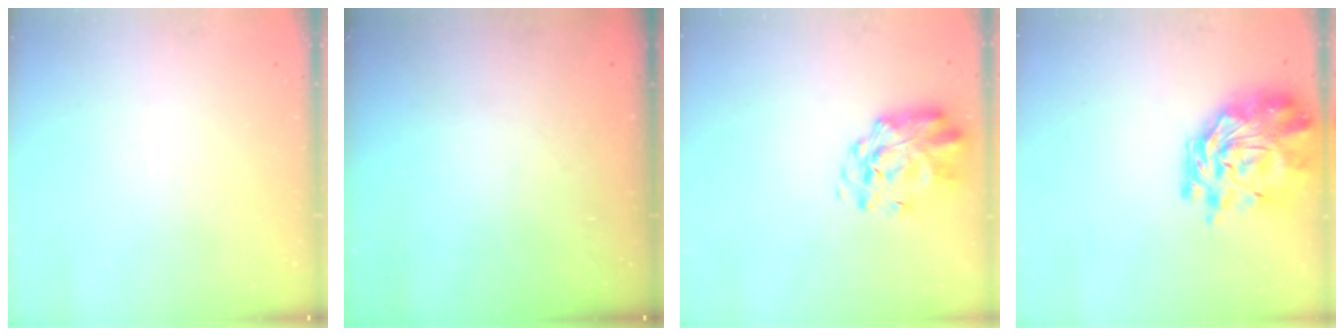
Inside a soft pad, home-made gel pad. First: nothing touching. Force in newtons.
{"total": 0.0}
{"total": 2.0, "press": 1.8, "slide": 0.9}
{"total": 7.7, "press": 7.0, "slide": 3.2}